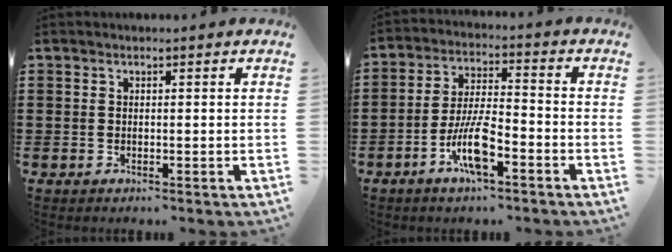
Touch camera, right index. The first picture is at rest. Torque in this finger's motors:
{"motor_torque": [2.14, 0.00, 1.00, 0.21]}